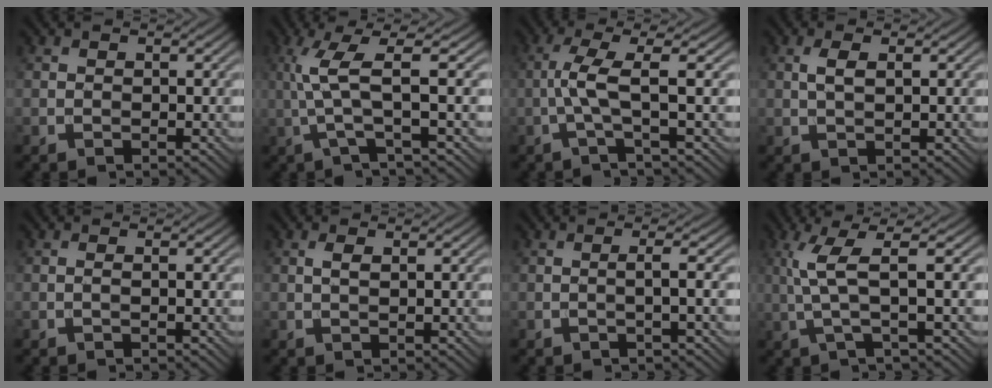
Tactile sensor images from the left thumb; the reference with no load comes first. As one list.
[{"total": 6.3, "force": [0.6, 0.7, 6.3], "torque": [-0.131, 0.013, 0.006]}, {"total": 4.6, "force": [-0.3, 0.4, 4.5], "torque": [-0.086, 0.009, -0.021]}, {"total": 2.1, "force": [0.6, 0.6, 1.9], "torque": [-0.043, 0.003, 0.011]}, {"total": 0.7, "force": [-0.1, 0.0, 0.7], "torque": [-0.011, 0.001, -0.004]}, {"total": 1.3, "force": [0.4, 0.4, 1.2], "torque": [-0.026, 0.001, 0.008]}, {"total": 2.2, "force": [-0.2, 0.3, 2.2], "torque": [-0.032, 0.009, -0.013]}, {"total": 5.6, "force": [0.9, 0.6, 5.5], "torque": [-0.115, 0.012, 0.017]}]